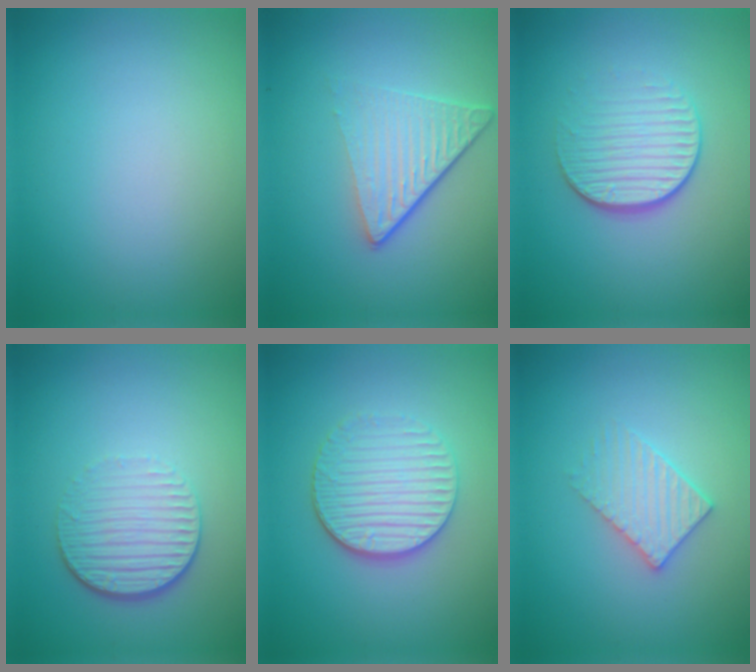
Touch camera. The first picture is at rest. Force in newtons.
{"total": 4.7, "press": 2.9, "slide": 3.7}
{"total": 3.9, "press": 2.7, "slide": 2.8}
{"total": 4.3, "press": 2.9, "slide": 3.2}
{"total": 4.1, "press": 3.4, "slide": 2.2}
{"total": 2.7, "press": 2.7, "slide": 0.5}